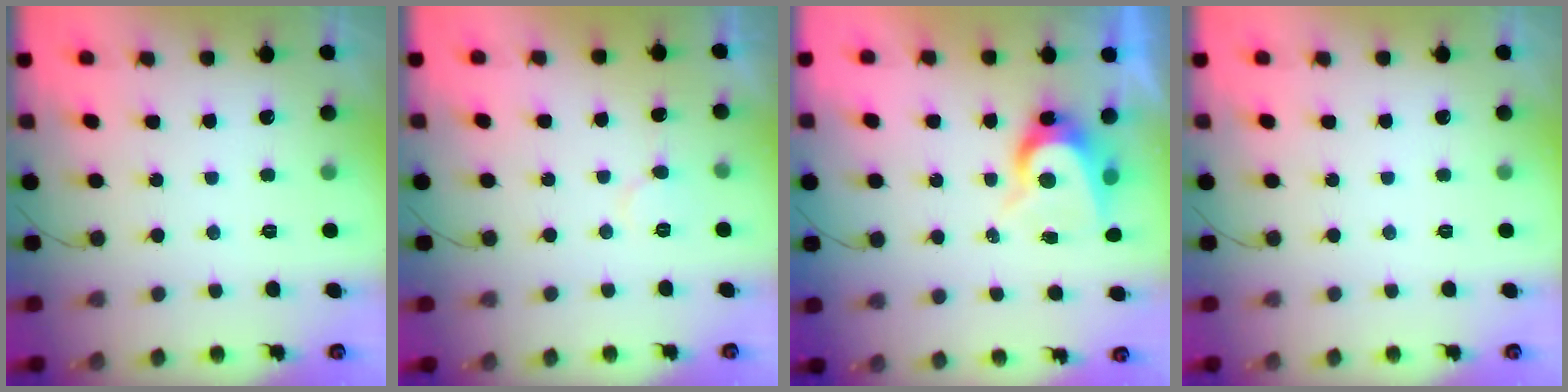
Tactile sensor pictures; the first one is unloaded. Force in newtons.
{"total": 4.4, "press": 4.4, "slide": 0.4}
{"total": 8.8, "press": 8.8, "slide": 0.4}
{"total": 0.0}